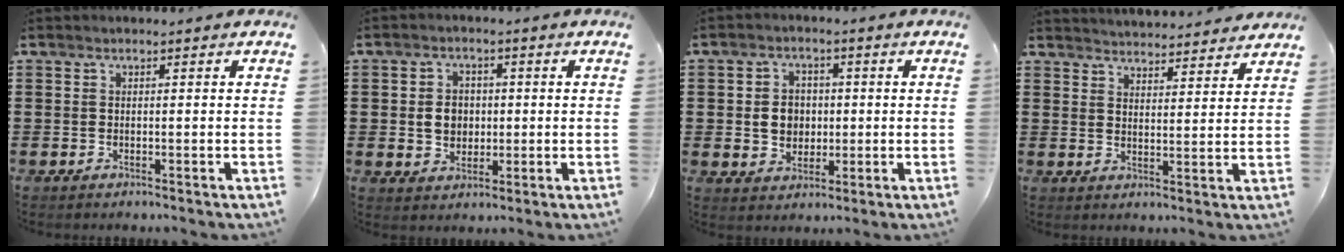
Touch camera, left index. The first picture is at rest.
{"total": 4.3, "force": [-0.1, 3.6, 2.3], "torque": [-0.047, 0.008, -0.007]}
{"total": 4.8, "force": [-0.1, 4.1, 2.4], "torque": [-0.042, 0.006, -0.009]}
{"total": 4.0, "force": [4.0, -0.2, -0.2], "torque": [-0.011, -0.023, 0.071]}